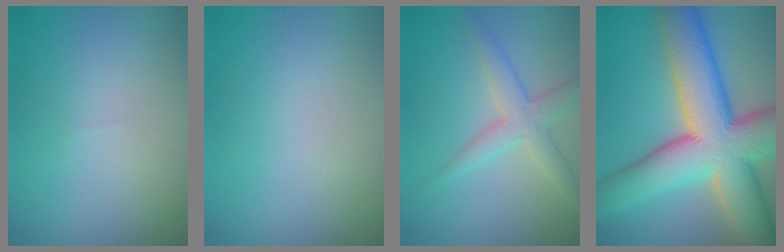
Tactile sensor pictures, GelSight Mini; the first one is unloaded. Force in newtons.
{"total": 0.0}
{"total": 3.2, "press": 3.2, "slide": 0.1}
{"total": 14.1, "press": 14.1, "slide": 0.8}